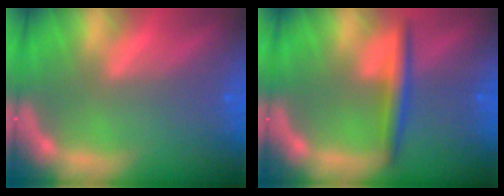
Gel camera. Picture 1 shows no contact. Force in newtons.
{"total": 3.0}